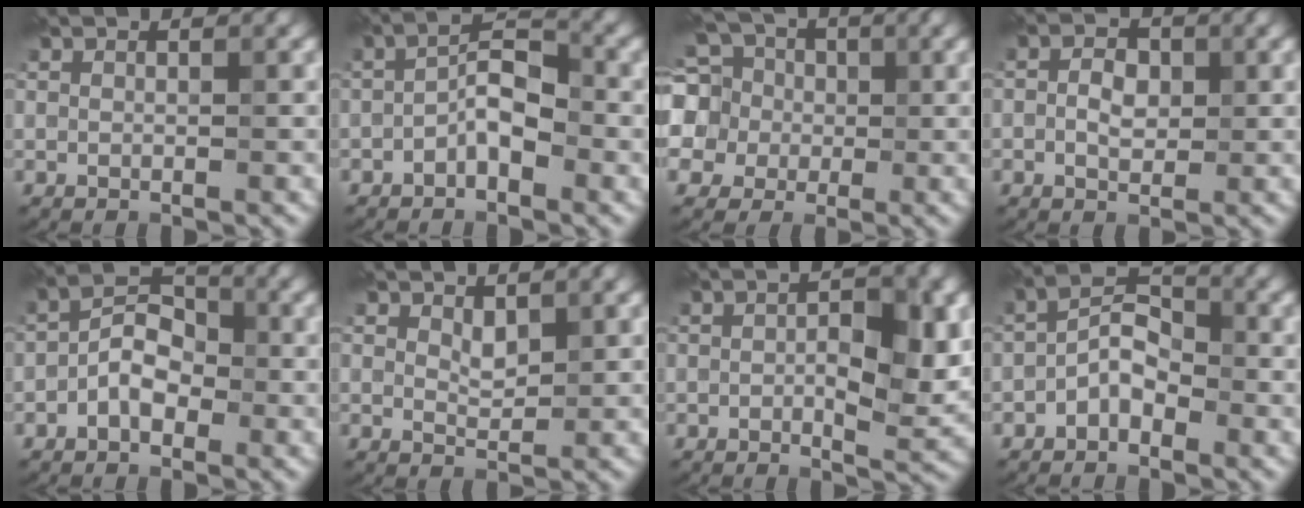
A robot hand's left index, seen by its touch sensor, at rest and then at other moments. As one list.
[{"total": 3.3, "force": [-1.4, 1.3, 2.7], "torque": [-0.044, 0.015, -0.032]}, {"total": 11.1, "force": [2.2, 9.8, 4.9], "torque": [-0.125, 0.030, 0.002]}, {"total": 2.3, "force": [-0.1, 1.5, 1.7], "torque": [-0.031, 0.003, -0.007]}, {"total": 3.6, "force": [-1.3, 2.3, 2.5], "torque": [-0.038, 0.014, -0.030]}, {"total": 1.5, "force": [0.7, 0.9, 1.0], "torque": [-0.018, -0.003, 0.016]}, {"total": 5.4, "force": [0.1, 2.2, 4.9], "torque": [-0.074, -0.004, 0.000]}, {"total": 3.1, "force": [-1.5, 1.8, 2.0], "torque": [-0.032, 0.016, -0.034]}]